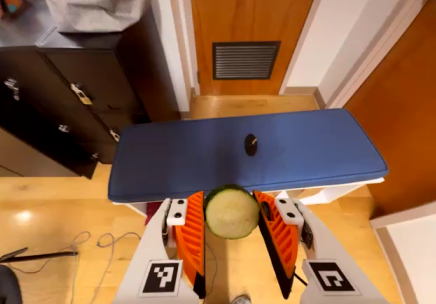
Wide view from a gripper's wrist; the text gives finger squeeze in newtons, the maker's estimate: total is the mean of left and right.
{"total": 6.6, "left": 6.7, "right": 6.5}